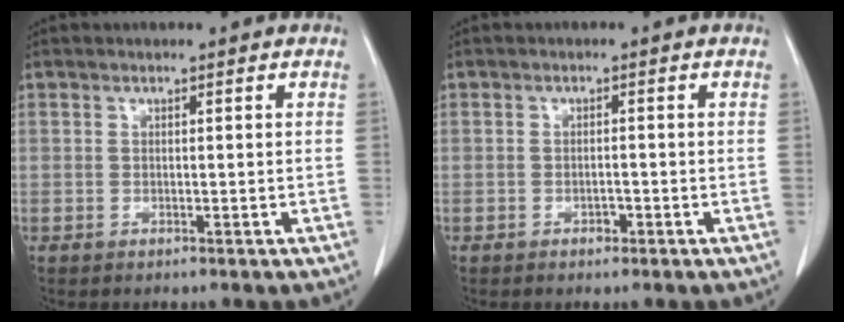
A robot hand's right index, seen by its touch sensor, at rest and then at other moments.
{"total": 1.1, "force": [-0.7, 0.6, 0.7], "torque": [-0.009, 0.001, -0.008]}